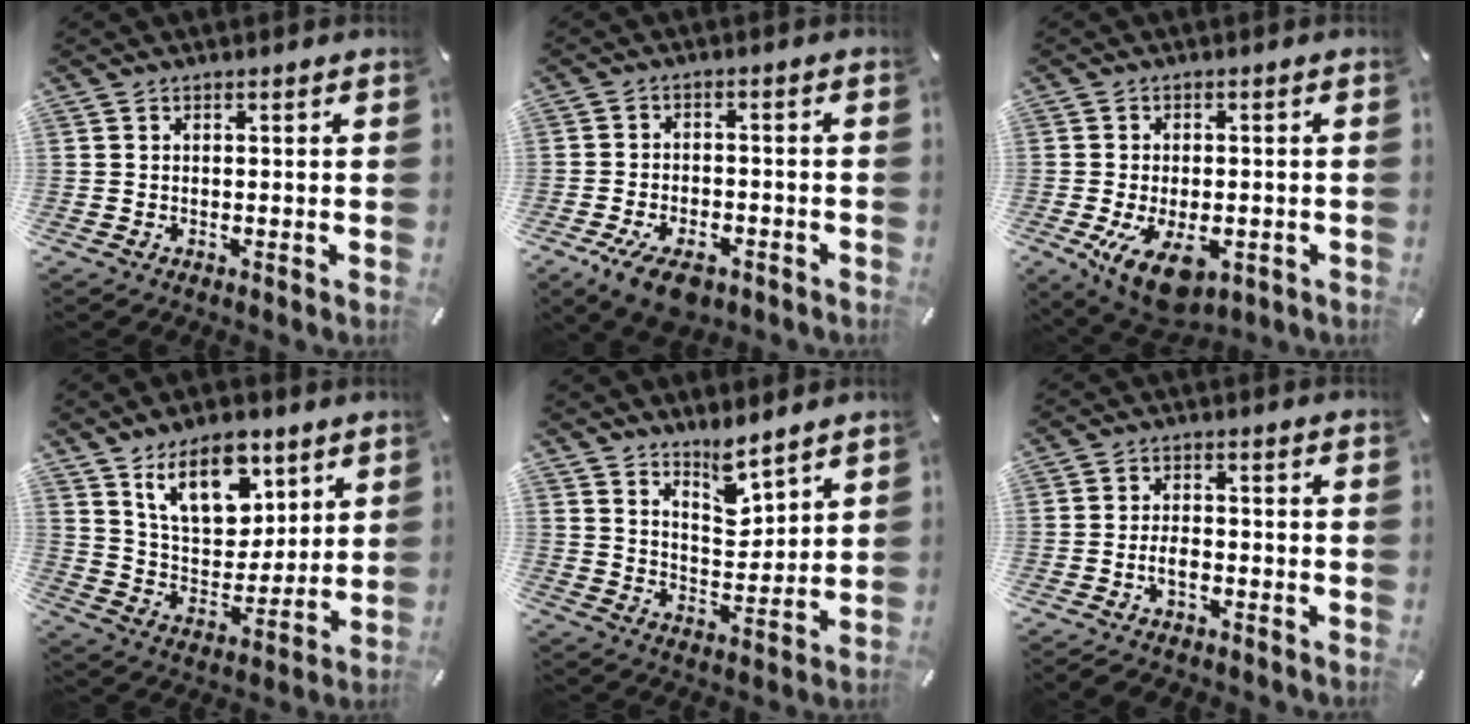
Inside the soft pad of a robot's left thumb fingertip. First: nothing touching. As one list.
[{"total": 7.2, "force": [-4.3, 3.8, 4.3], "torque": [-0.089, 0.016, -0.077]}, {"total": 10.6, "force": [-3.7, 5.7, 8.2], "torque": [-0.162, 0.000, -0.061]}, {"total": 15.3, "force": [9.3, 9.0, 8.2], "torque": [-0.125, -0.042, 0.169]}, {"total": 7.9, "force": [6.9, 3.1, 2.3], "torque": [-0.032, -0.056, 0.125]}, {"total": 4.3, "force": [-2.1, 2.3, 3.0], "torque": [-0.057, 0.011, -0.039]}]